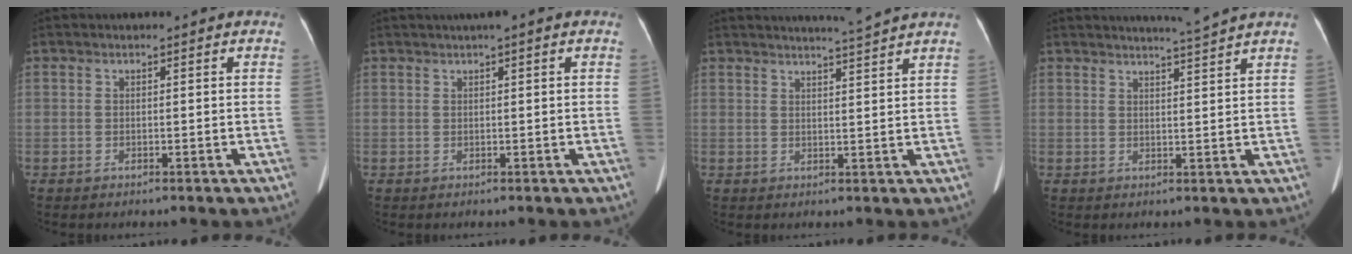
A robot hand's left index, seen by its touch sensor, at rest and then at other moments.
{"total": 2.4, "force": [1.5, 0.0, 1.9], "torque": [-0.033, 0.017, 0.025]}
{"total": 5.6, "force": [5.1, -1.7, 1.7], "torque": [-0.027, -0.007, 0.066]}
{"total": 4.7, "force": [4.2, -1.8, 1.2], "torque": [-0.020, -0.012, 0.059]}